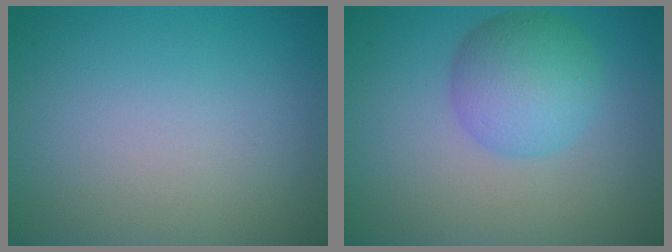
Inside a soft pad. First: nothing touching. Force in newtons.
{"total": 4.7, "press": 4.7, "slide": 0.1}